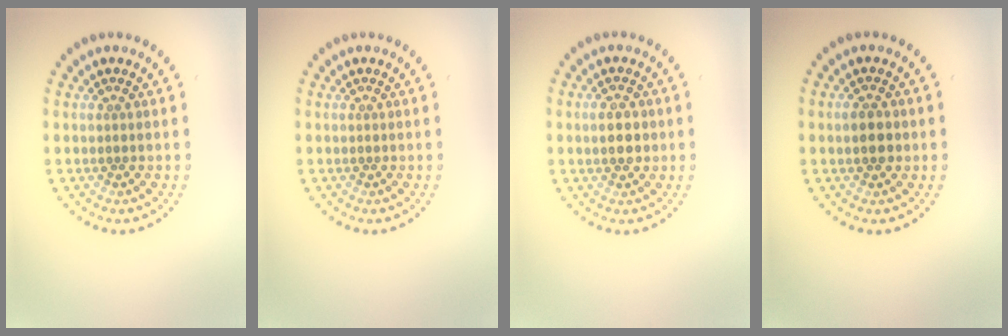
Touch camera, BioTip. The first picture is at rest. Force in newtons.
{"total": 0.0}
{"total": 2.8, "press": 2.8, "slide": 0.0}
{"total": 2.2, "press": 2.2, "slide": 0.0}